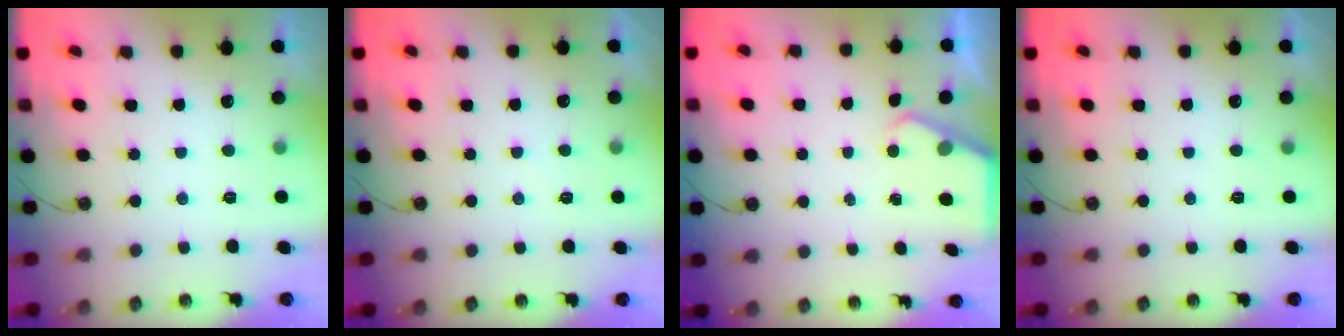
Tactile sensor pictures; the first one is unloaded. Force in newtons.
{"total": 3.6, "press": 3.6, "slide": 0.3}
{"total": 2.2, "press": 2.1, "slide": 0.3}
{"total": 0.0}